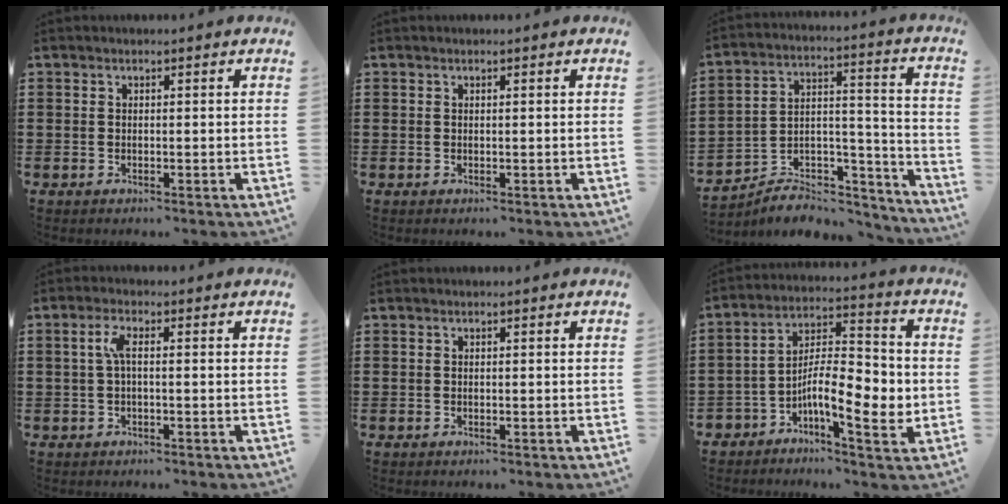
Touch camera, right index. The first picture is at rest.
{"total": 0.0}
{"total": 5.9, "force": [-5.1, 2.7, 1.2], "torque": [-0.016, 0.010, -0.098]}
{"total": 3.1, "force": [0.0, 0.7, 3.0], "torque": [-0.073, -0.001, -0.007]}
{"total": 0.0}
{"total": 10.0, "force": [-3.3, 3.1, 8.9], "torque": [-0.159, 0.001, -0.058]}